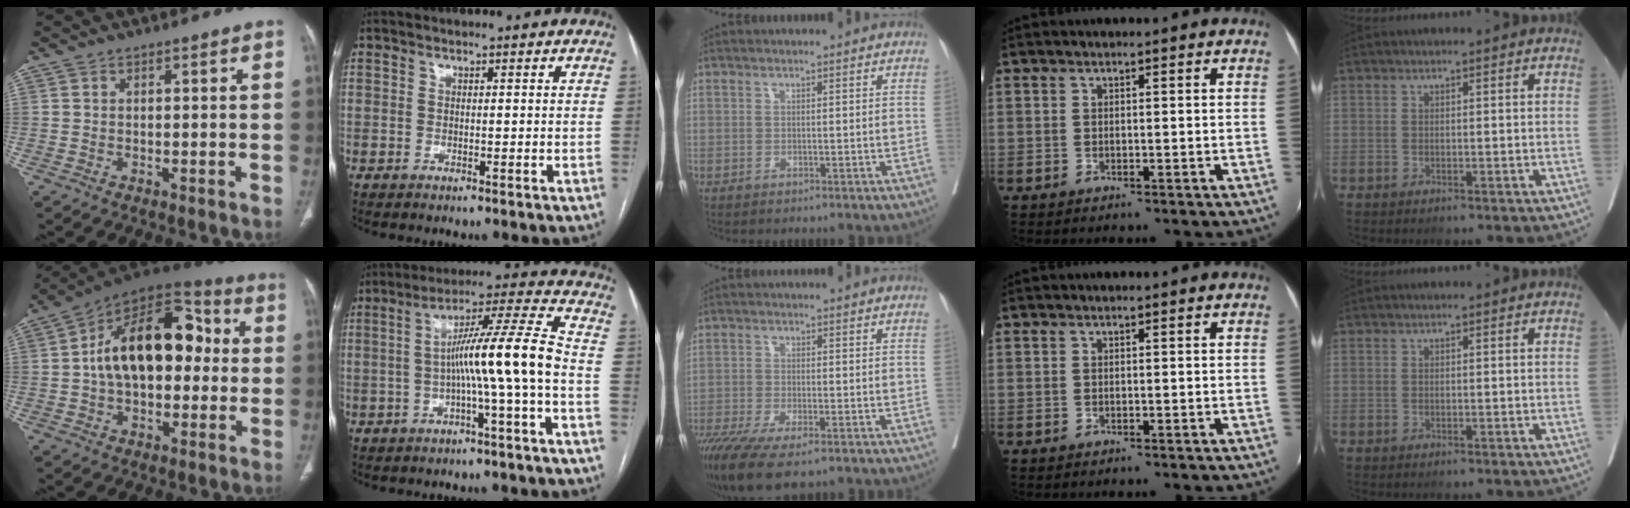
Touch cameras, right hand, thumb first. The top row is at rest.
{"thumb": {"total": 20.2, "force": [1.1, 12.1, 16.1], "torque": [-0.232, 0.046, 0.010]}, "index": {"total": 10.6, "force": [-2.2, -1.4, 10.2], "torque": [-0.167, 0.026, -0.036]}, "middle": {"total": 10.6, "force": [-7.5, 2.6, 7.1], "torque": [-0.119, -0.023, -0.123]}}